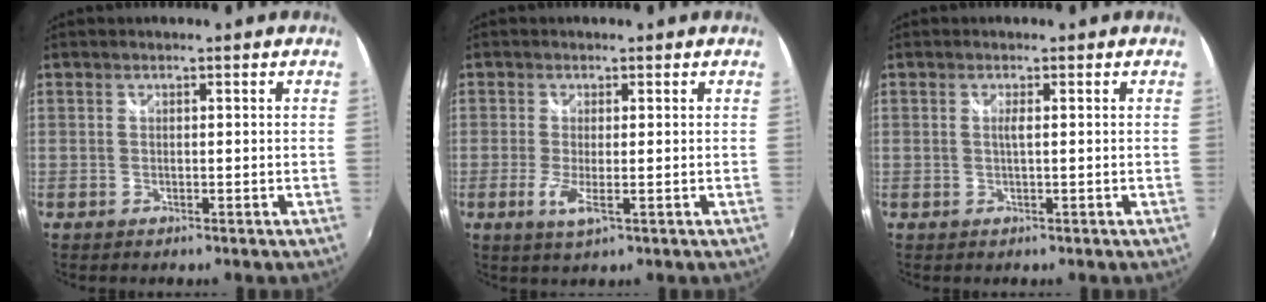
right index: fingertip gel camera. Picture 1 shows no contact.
{"total": 3.3, "force": [-1.0, 0.3, 3.1], "torque": [-0.067, -0.011, -0.019]}
{"total": 1.0, "force": [0.0, -0.3, 1.0], "torque": [-0.019, -0.001, -0.001]}